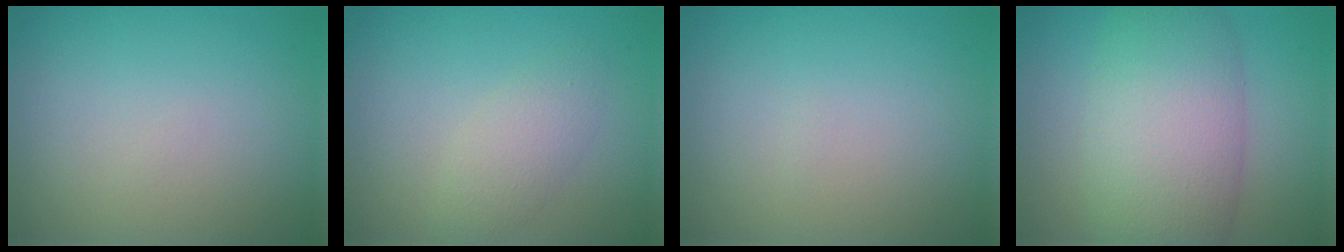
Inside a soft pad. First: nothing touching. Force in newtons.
{"total": 2.4, "press": 2.4, "slide": 0.0}
{"total": 0.0}
{"total": 9.5, "press": 9.5, "slide": 0.5}